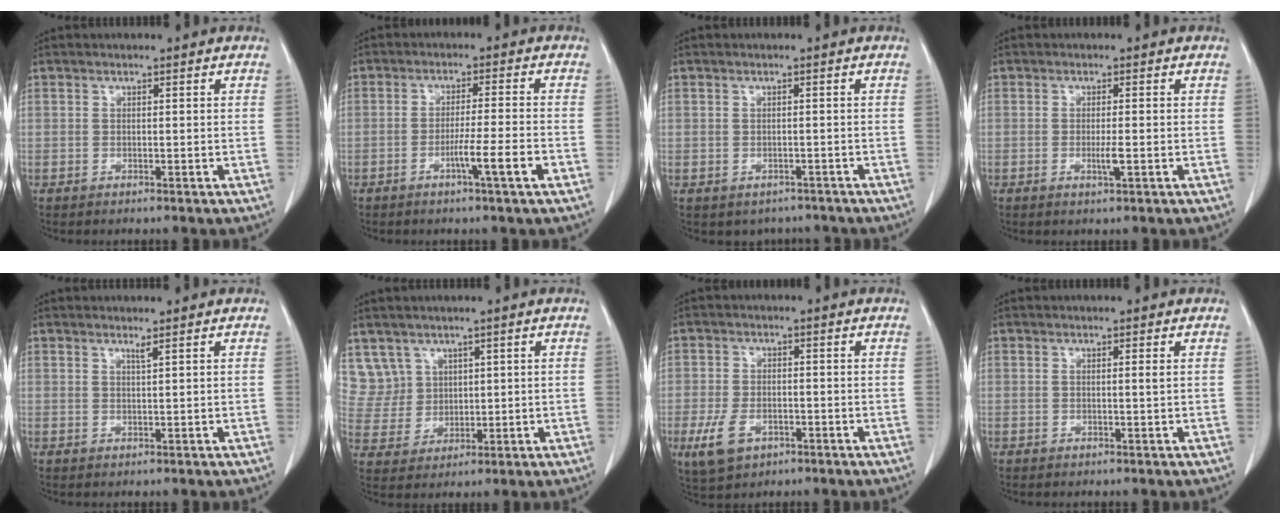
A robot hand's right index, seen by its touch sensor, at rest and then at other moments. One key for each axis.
{"total": 5.8, "fx": -2.5, "fy": -0.8, "fz": 5.1, "tx": -0.081, "ty": -0.008, "tz": -0.043}
{"total": 3.3, "fx": -2.4, "fy": 2.2, "fz": 0.2, "tx": 0.002, "ty": 0.009, "tz": -0.031}
{"total": 2.0, "fx": -0.5, "fy": 0.0, "fz": 1.9, "tx": -0.038, "ty": -0.005, "tz": -0.009}
{"total": 1.9, "fx": 1.1, "fy": 1.3, "fz": 0.9, "tx": -0.006, "ty": -0.001, "tz": 0.016}
{"total": 6.7, "fx": 3.9, "fy": 5.5, "fz": -0.3, "tx": 0.007, "ty": 0.012, "tz": 0.090}
{"total": 6.0, "fx": -2.7, "fy": 3.6, "fz": 4.0, "tx": -0.087, "ty": -0.003, "tz": -0.039}
{"total": 0.8, "fx": 0.1, "fy": -0.2, "fz": 0.7, "tx": -0.012, "ty": 0.000, "tz": 0.001}